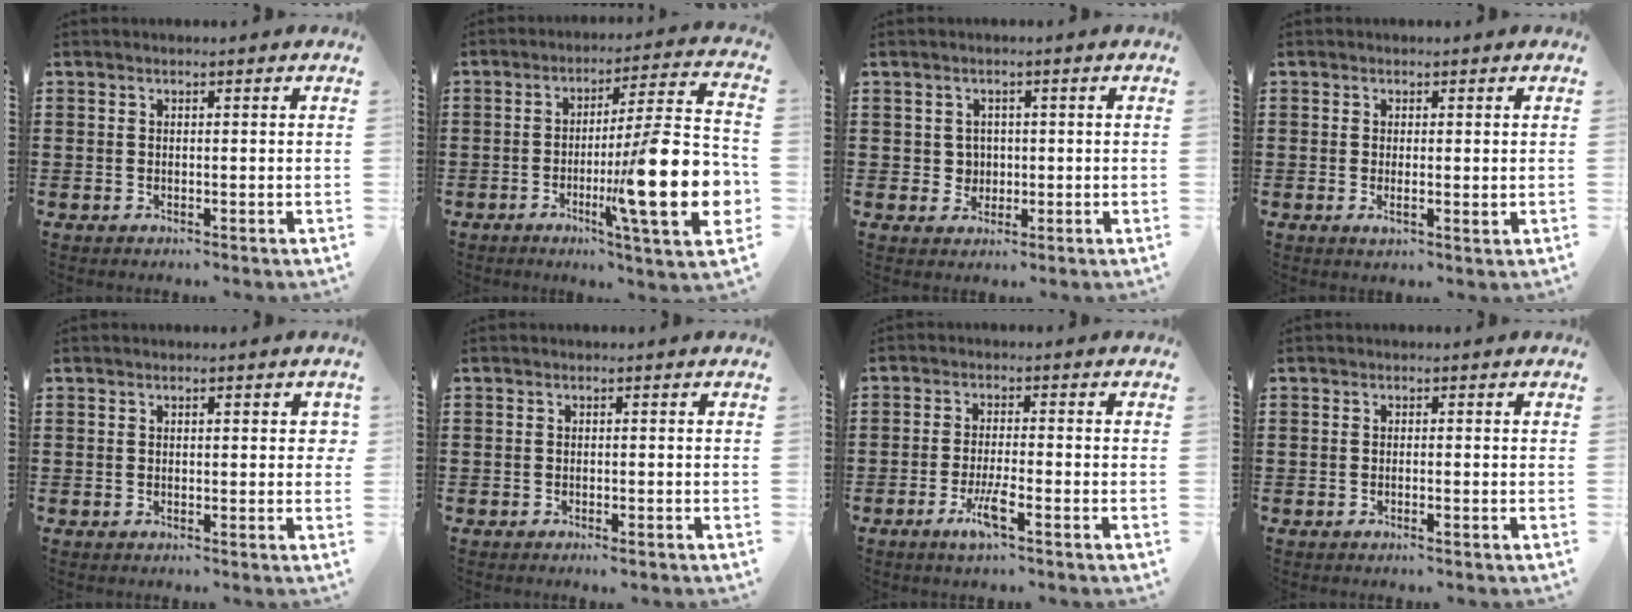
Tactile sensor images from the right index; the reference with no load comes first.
{"total": 17.3, "force": [-4.4, 2.3, 16.6], "torque": [-0.263, -0.026, -0.073]}
{"total": 2.3, "force": [0.1, 2.2, 0.6], "torque": [-0.022, 0.010, -0.002]}
{"total": 1.5, "force": [0.0, 0.4, 1.4], "torque": [-0.025, -0.002, 0.000]}
{"total": 1.2, "force": [0.2, 0.6, 1.1], "torque": [-0.021, 0.006, 0.002]}
{"total": 0.6, "force": [-0.5, 0.0, 0.3], "torque": [-0.008, -0.005, -0.010]}
{"total": 4.2, "force": [-2.2, 0.3, 3.6], "torque": [-0.079, -0.014, -0.042]}
{"total": 0.7, "force": [-0.4, 0.0, 0.6], "torque": [-0.011, -0.003, -0.007]}